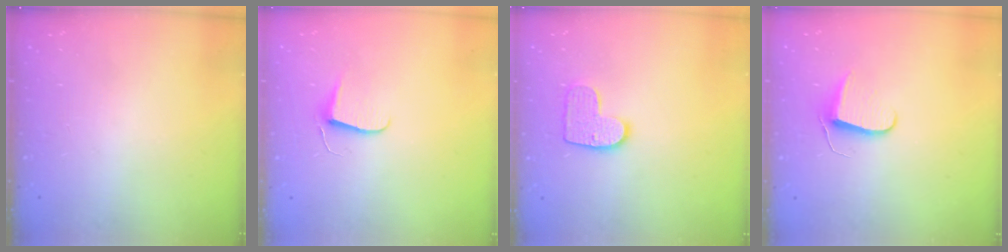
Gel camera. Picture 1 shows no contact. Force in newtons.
{"total": 6.2, "press": 6.1, "slide": 0.6}
{"total": 10.0, "press": 10.0, "slide": 0.5}
{"total": 7.0, "press": 7.0, "slide": 0.6}